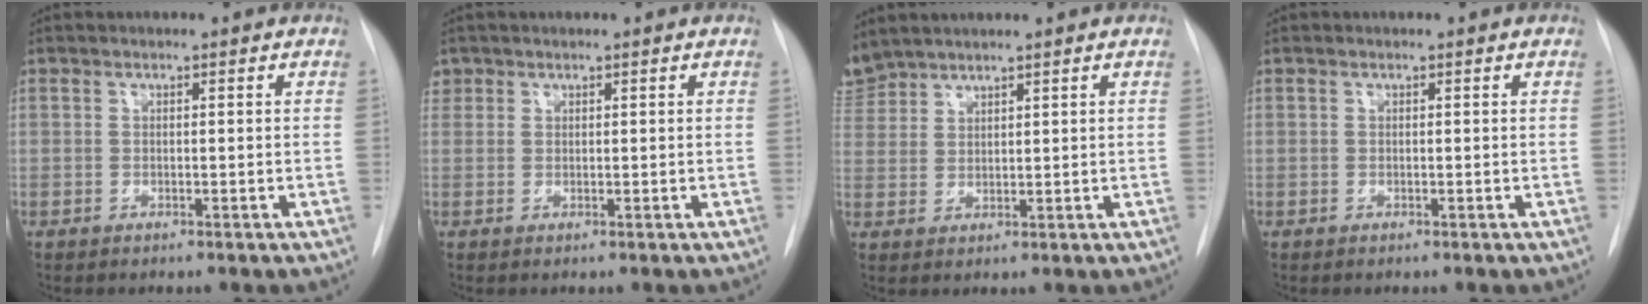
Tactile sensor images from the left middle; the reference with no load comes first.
{"total": 1.7, "force": [1.0, 1.4, 0.1], "torque": [0.009, 0.010, 0.016]}
{"total": 4.4, "force": [4.3, 1.0, 0.1], "torque": [-0.007, 0.013, 0.091]}
{"total": 0.0}